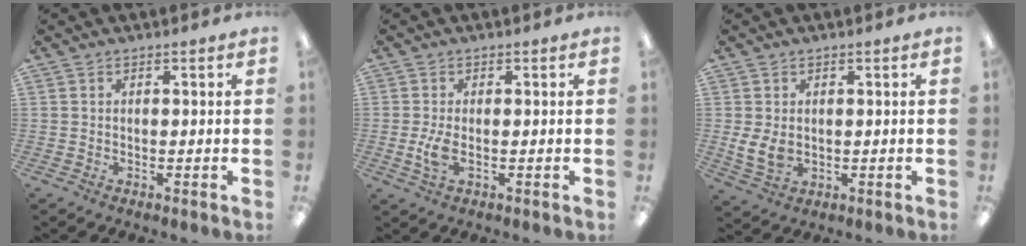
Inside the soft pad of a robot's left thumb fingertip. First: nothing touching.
{"total": 4.8, "force": [-0.5, 2.2, 4.2], "torque": [-0.083, -0.005, -0.014]}
{"total": 5.3, "force": [0.3, 3.8, 3.8], "torque": [-0.079, -0.004, 0.005]}